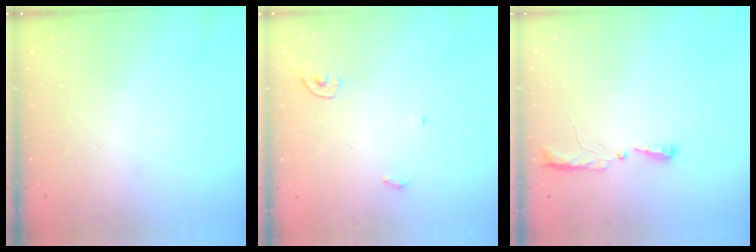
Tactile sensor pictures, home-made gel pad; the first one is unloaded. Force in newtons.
{"total": 3.4, "press": 3.4, "slide": 0.3}
{"total": 8.2, "press": 5.2, "slide": 6.2}